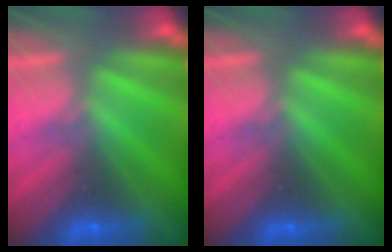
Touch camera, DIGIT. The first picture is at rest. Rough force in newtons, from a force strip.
{"total": 0.0}